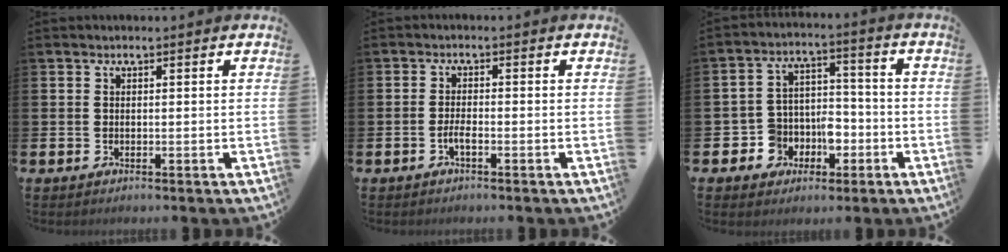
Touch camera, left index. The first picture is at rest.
{"total": 1.7, "force": [-0.9, 0.4, 1.3], "torque": [-0.028, 0.002, -0.016]}
{"total": 6.1, "force": [-2.2, 5.3, 2.0], "torque": [-0.057, 0.006, -0.041]}